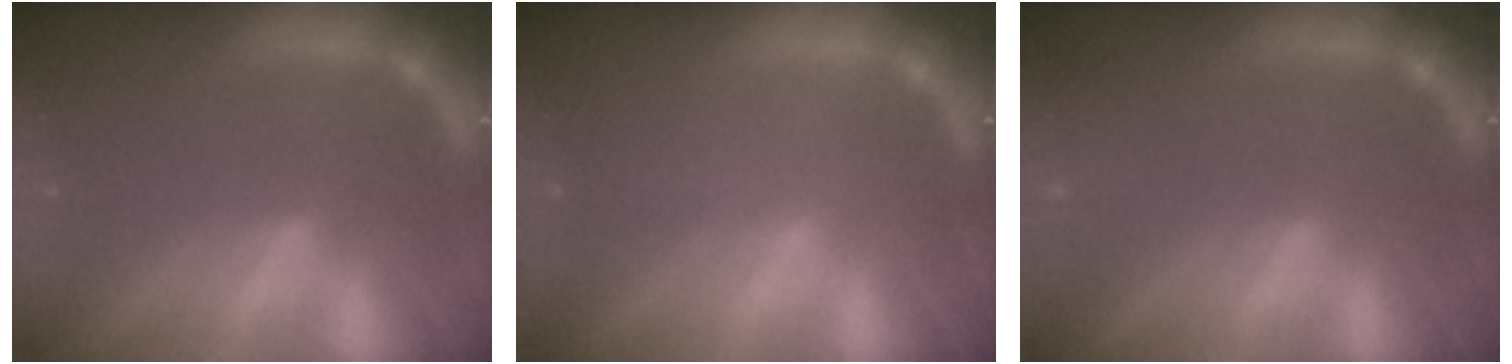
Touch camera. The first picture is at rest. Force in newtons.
{"total": 1.0}
{"total": 2.5}